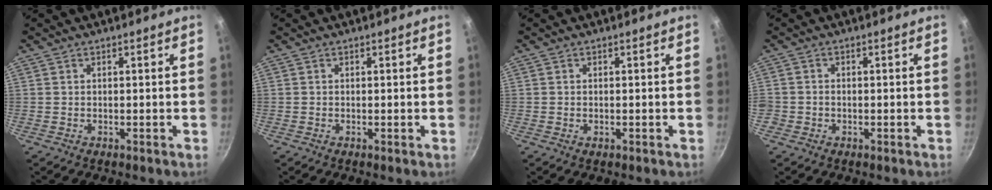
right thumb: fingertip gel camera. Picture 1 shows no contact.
{"total": 0.0}
{"total": 0.5, "force": [-0.1, 0.4, 0.4], "torque": [-0.005, 0.000, -0.003]}
{"total": 1.7, "force": [-0.7, 1.5, 0.4], "torque": [-0.004, 0.005, -0.014]}